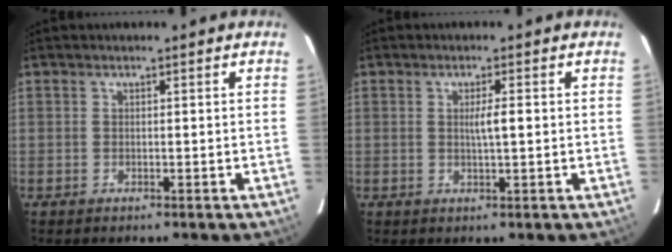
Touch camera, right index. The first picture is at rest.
{"total": 2.5, "force": [0.2, 0.1, 2.4], "torque": [-0.044, 0.000, 0.002]}